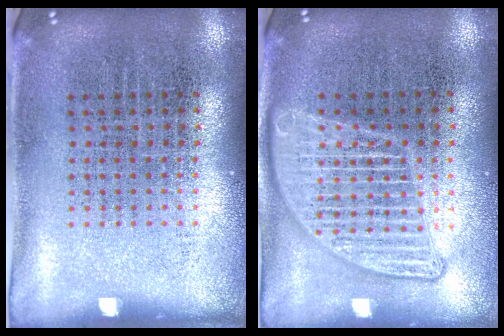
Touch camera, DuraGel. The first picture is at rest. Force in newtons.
{"total": 3.1, "press": 3.1, "slide": 0.3}